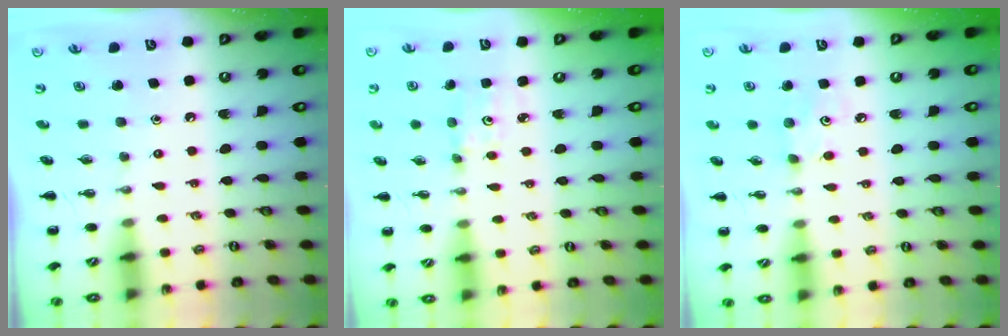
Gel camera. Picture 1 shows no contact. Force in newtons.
{"total": 2.4, "press": 2.3, "slide": 0.7}
{"total": 3.5, "press": 3.4, "slide": 0.9}